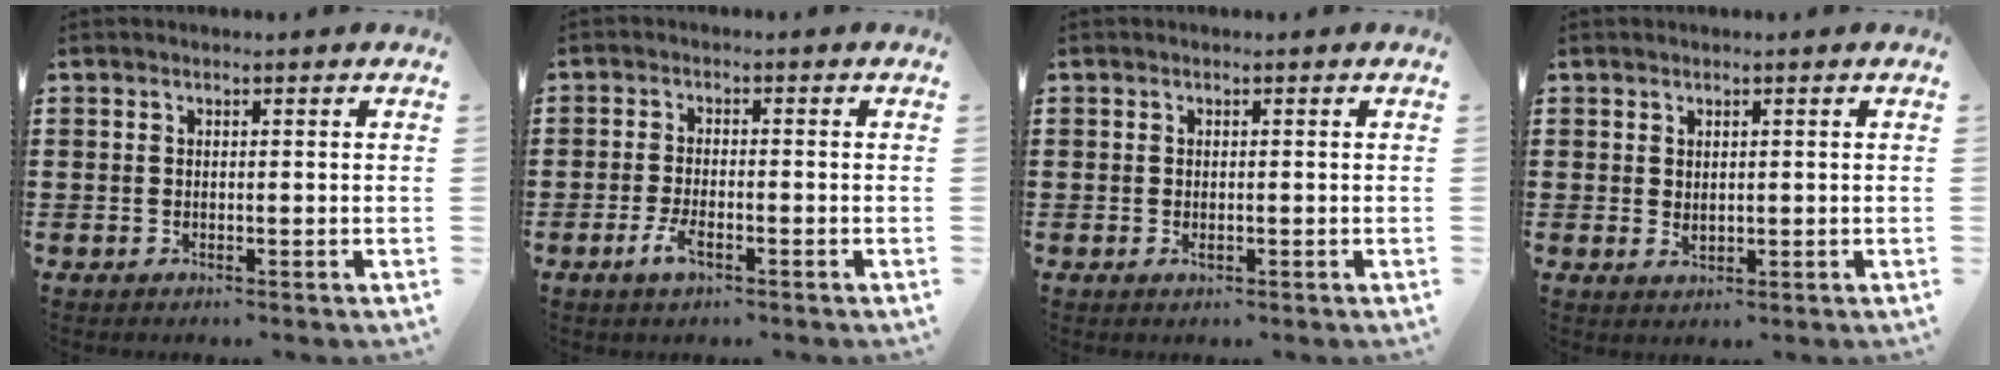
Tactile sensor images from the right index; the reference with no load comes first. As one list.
[{"total": 3.5, "force": [-1.7, 1.2, 2.7], "torque": [-0.067, -0.008, -0.036]}, {"total": 0.7, "force": [-0.2, 0.4, 0.5], "torque": [-0.010, -0.002, -0.003]}, {"total": 1.3, "force": [0.8, 0.8, 0.7], "torque": [-0.014, 0.003, 0.015]}]